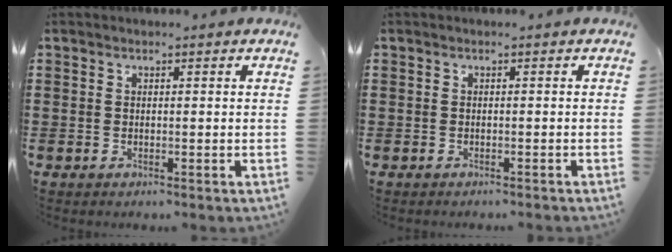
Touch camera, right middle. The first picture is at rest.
{"total": 0.6, "force": [-0.5, 0.1, -0.1], "torque": [0.001, 0.000, -0.012]}